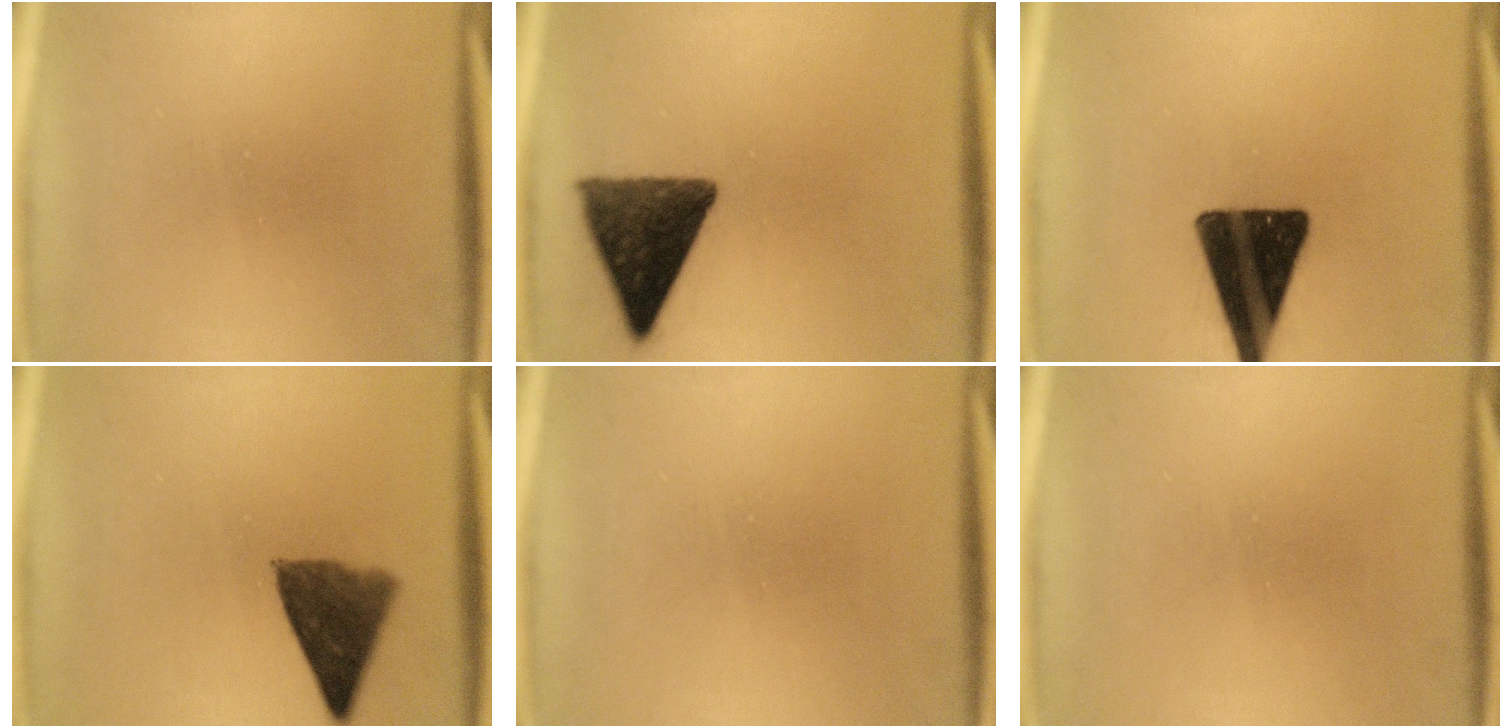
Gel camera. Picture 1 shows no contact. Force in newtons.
{"total": 12.6}
{"total": 15.5}
{"total": 8.5}
{"total": 0.0}
{"total": 0.0}